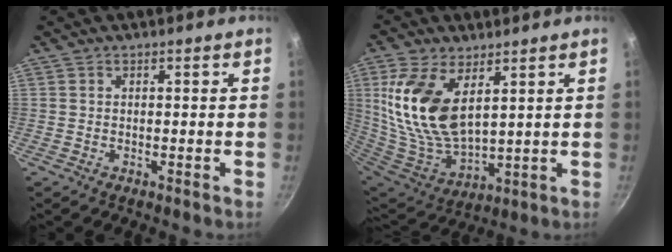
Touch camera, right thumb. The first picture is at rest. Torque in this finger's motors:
{"motor_torque": [0.31, 0.60, 1.92, 0.19, 0.51]}